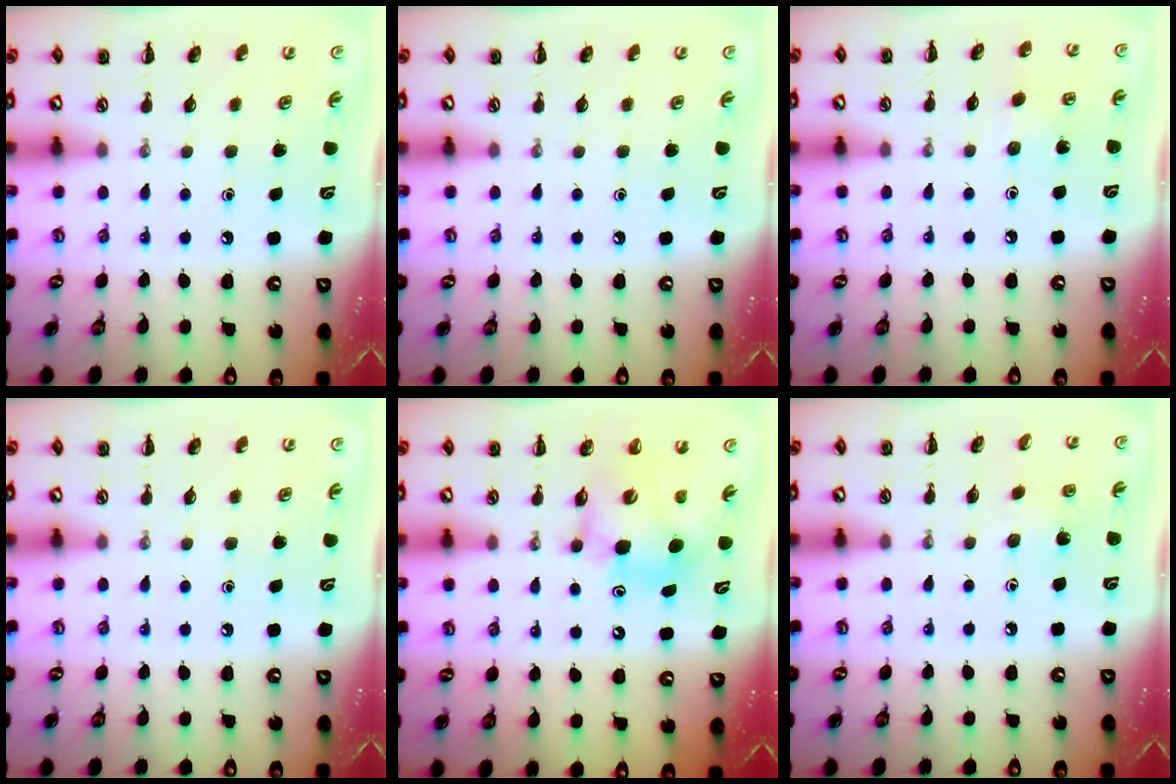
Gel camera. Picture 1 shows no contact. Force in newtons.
{"total": 0.0}
{"total": 2.9, "press": 2.7, "slide": 0.8}
{"total": 0.0}
{"total": 8.0, "press": 7.8, "slide": 2.0}
{"total": 1.5, "press": 1.4, "slide": 0.5}